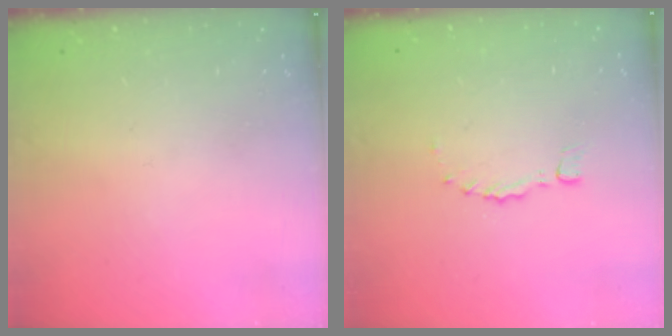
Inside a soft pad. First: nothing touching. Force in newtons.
{"total": 0.0}